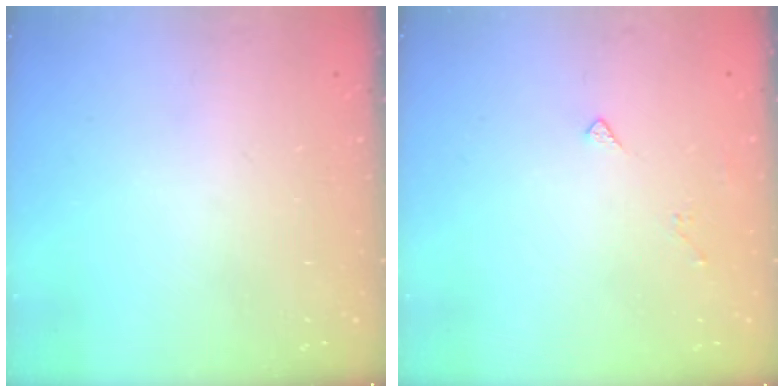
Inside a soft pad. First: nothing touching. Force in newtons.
{"total": 3.4, "press": 3.4, "slide": 0.6}